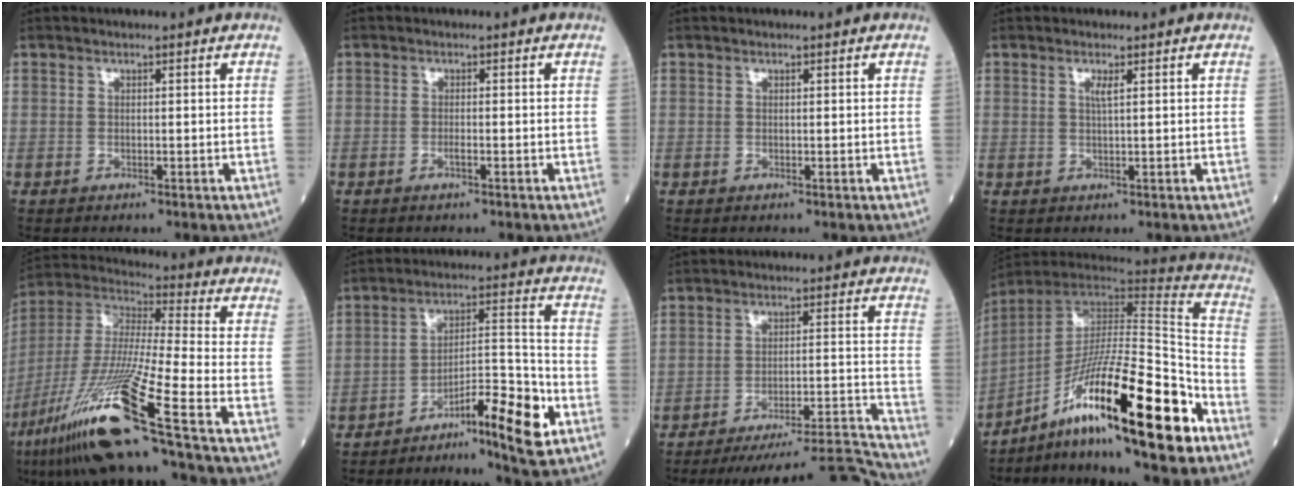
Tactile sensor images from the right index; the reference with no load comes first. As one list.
[{"total": 0.9, "force": [-0.6, 0.0, 0.7], "torque": [-0.014, 0.000, -0.011]}, {"total": 0.0}, {"total": 1.3, "force": [0.6, -0.1, 1.1], "torque": [-0.024, -0.004, 0.010]}, {"total": 20.2, "force": [-11.9, -1.4, 16.3], "torque": [-0.363, -0.047, -0.229]}, {"total": 10.7, "force": [-6.2, 0.9, 8.7], "torque": [-0.136, 0.010, -0.103]}, {"total": 16.3, "force": [-15.9, -2.3, 2.7], "torque": [-0.021, 0.014, -0.228]}, {"total": 23.2, "force": [-12.9, 1.8, 19.1], "torque": [-0.293, -0.012, -0.222]}]